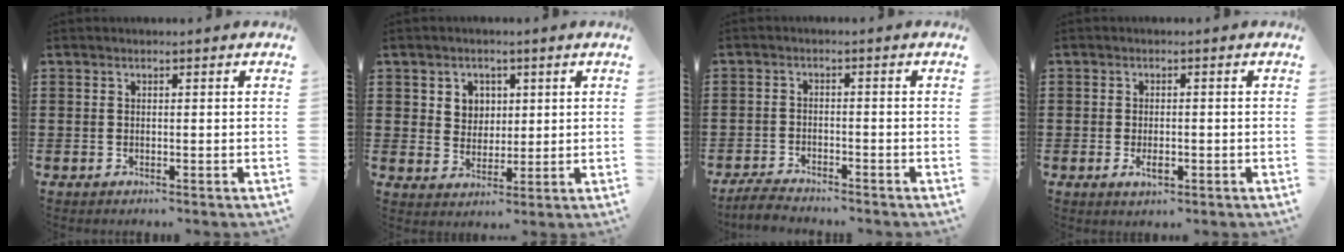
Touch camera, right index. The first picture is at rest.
{"total": 3.9, "force": [1.6, 3.5, 0.7], "torque": [-0.022, 0.009, 0.026]}
{"total": 2.8, "force": [-2.8, 0.2, 0.3], "torque": [-0.016, 0.000, -0.060]}
{"total": 2.1, "force": [-0.7, 1.0, 1.7], "torque": [-0.033, -0.001, -0.013]}